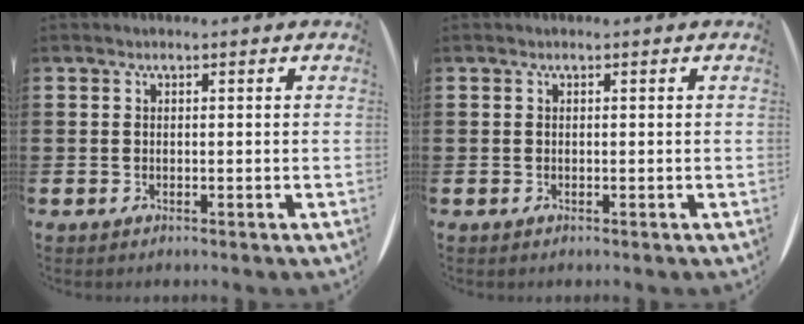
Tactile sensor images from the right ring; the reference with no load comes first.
{"total": 0.0}